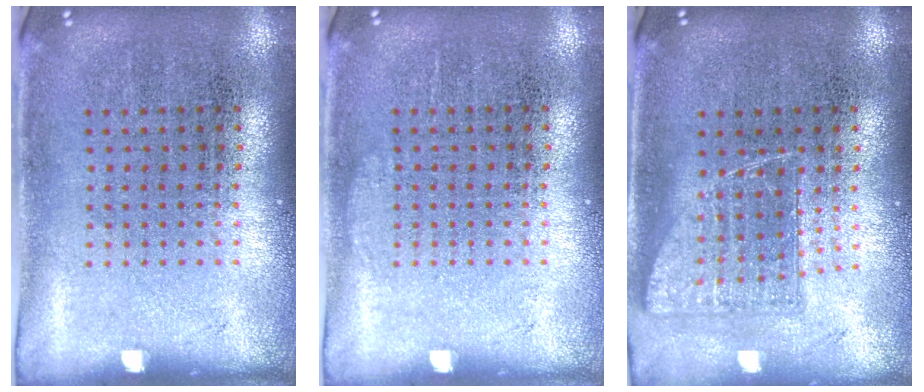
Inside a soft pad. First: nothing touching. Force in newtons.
{"total": 0.5, "press": 0.5, "slide": 0.1}
{"total": 1.0, "press": 0.9, "slide": 0.5}